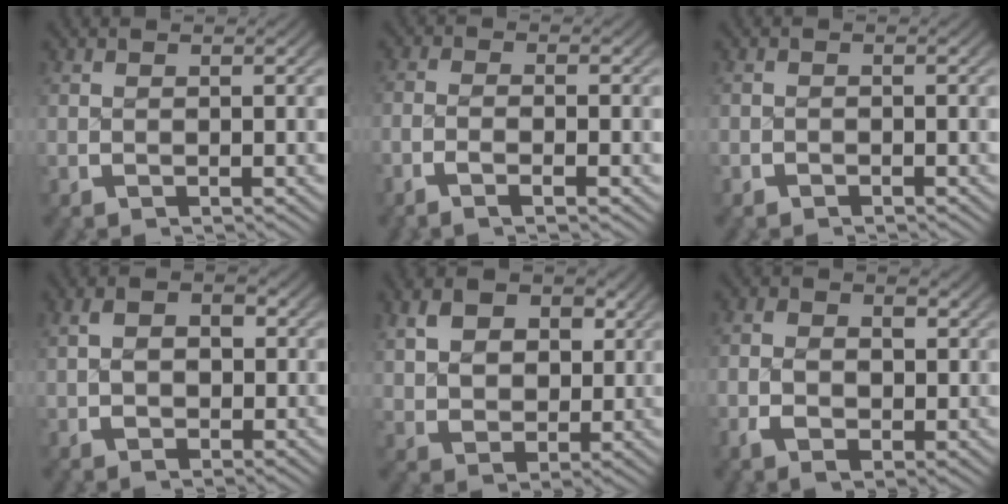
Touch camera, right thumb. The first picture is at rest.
{"total": 2.3, "force": [-1.1, 0.3, 2.0], "torque": [-0.048, 0.001, -0.023]}
{"total": 0.6, "force": [-0.6, 0.2, -0.2], "torque": [0.007, 0.000, -0.014]}
{"total": 3.5, "force": [0.5, 2.2, 2.6], "torque": [-0.037, 0.002, 0.008]}
{"total": 6.1, "force": [1.8, 4.3, 3.9], "torque": [-0.071, -0.023, 0.044]}
{"total": 3.4, "force": [-0.2, 2.2, 2.6], "torque": [-0.045, -0.010, 0.000]}